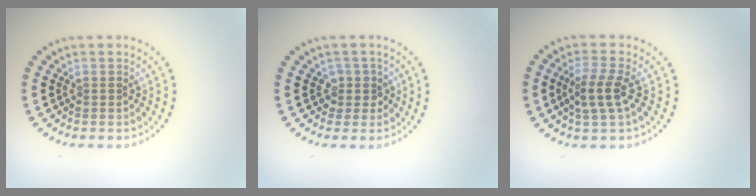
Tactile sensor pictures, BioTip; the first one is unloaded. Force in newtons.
{"total": 1.7, "press": 1.3, "slide": 1.0}
{"total": 2.8, "press": 2.6, "slide": 1.2}